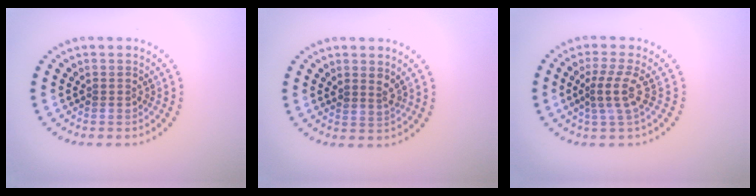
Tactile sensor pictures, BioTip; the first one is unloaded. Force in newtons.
{"total": 1.4, "press": 1.1, "slide": 0.8}
{"total": 2.6, "press": 1.9, "slide": 1.8}